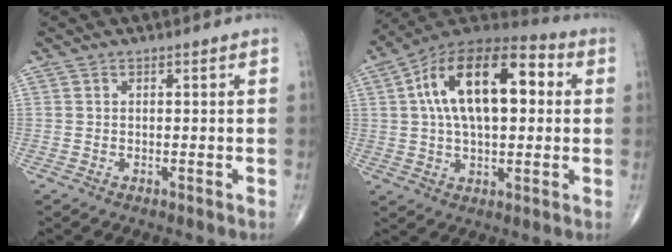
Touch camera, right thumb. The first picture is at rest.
{"total": 20.7, "force": [3.8, 10.5, 17.4], "torque": [-0.279, 0.028, 0.049]}